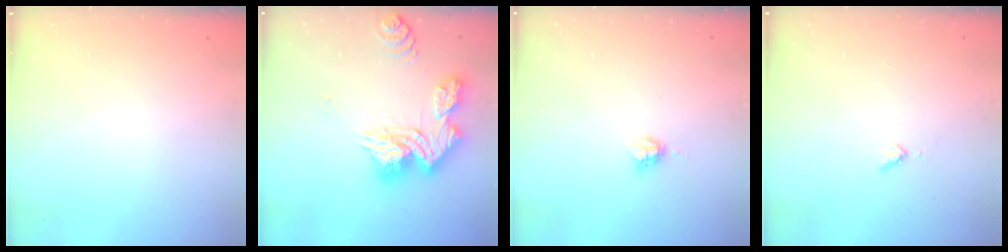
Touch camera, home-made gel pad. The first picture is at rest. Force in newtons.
{"total": 18.7, "press": 18.6, "slide": 1.9}
{"total": 4.1, "press": 4.1, "slide": 0.2}
{"total": 2.8, "press": 2.8, "slide": 0.4}